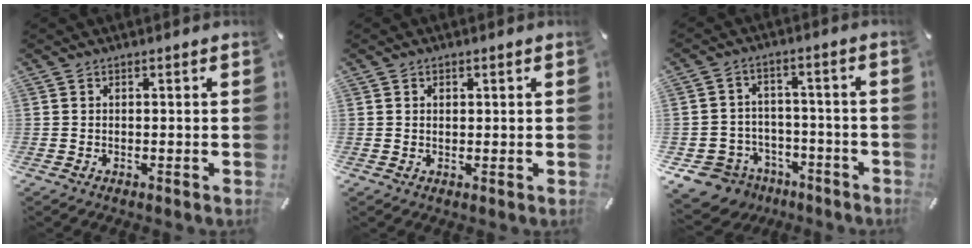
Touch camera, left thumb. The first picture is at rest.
{"total": 1.1, "force": [0.4, 0.9, 0.3], "torque": [0.000, 0.000, 0.005]}
{"total": 8.7, "force": [-5.3, 6.8, 1.7], "torque": [-0.047, 0.036, -0.093]}